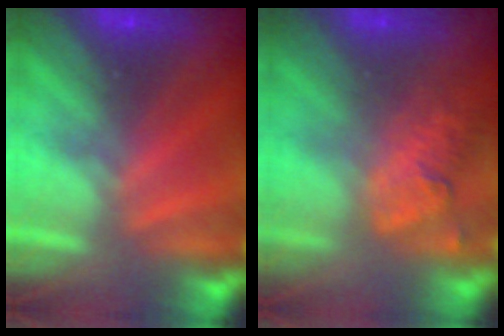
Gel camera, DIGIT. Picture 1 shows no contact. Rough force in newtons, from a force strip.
{"total": 2.8}